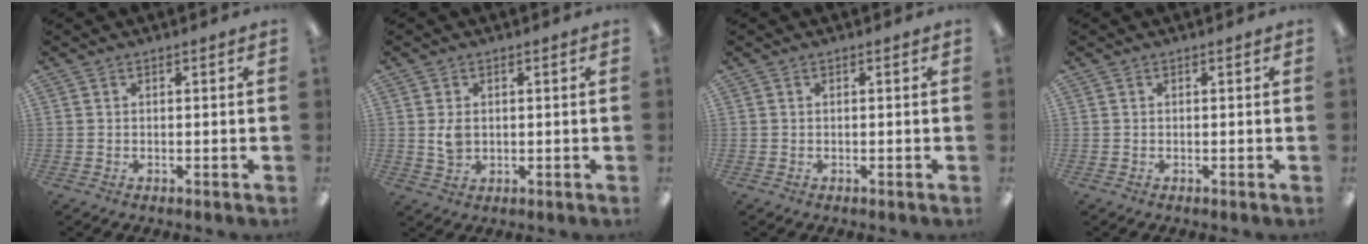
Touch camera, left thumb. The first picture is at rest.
{"total": 3.5, "force": [0.5, 2.5, 2.4], "torque": [-0.040, -0.004, 0.003]}
{"total": 0.0}
{"total": 0.0}